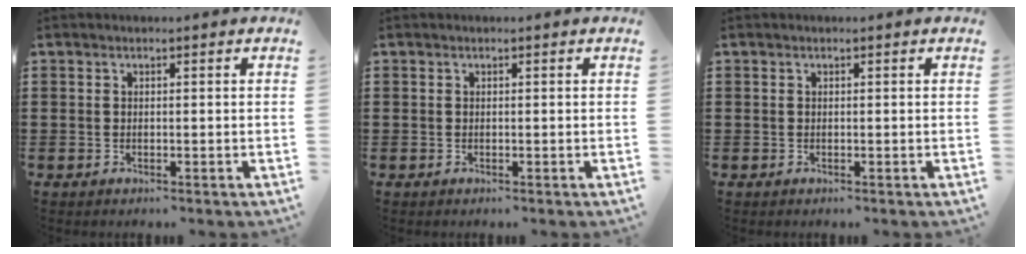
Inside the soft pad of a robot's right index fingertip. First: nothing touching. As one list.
[{"total": 0.0}, {"total": 0.0}]